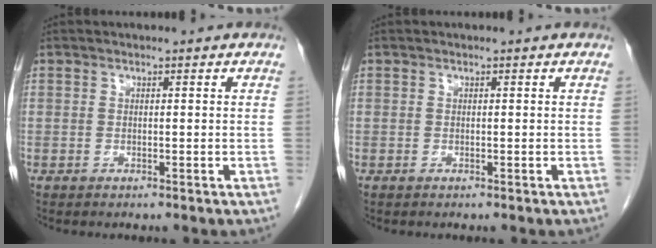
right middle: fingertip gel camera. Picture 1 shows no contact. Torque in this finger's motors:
{"motor_torque": [0.00, 0.00, 0.00, 0.00]}